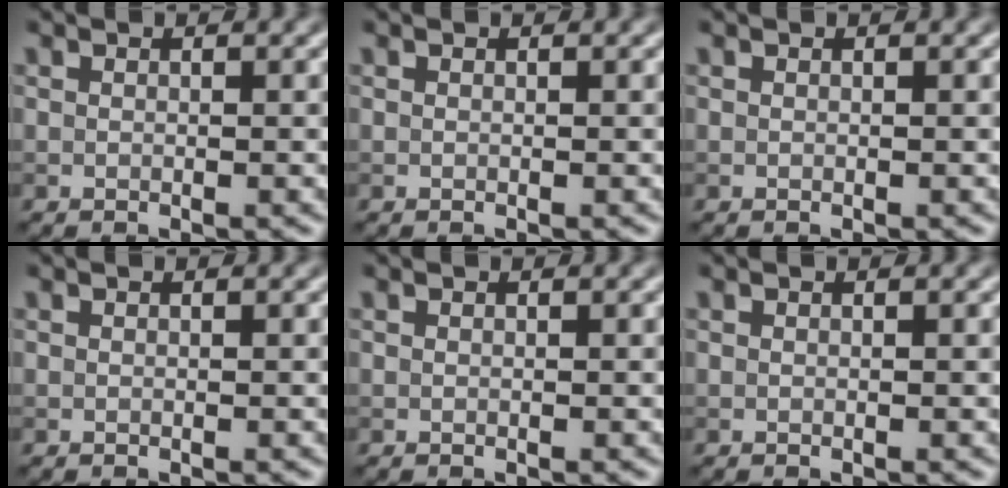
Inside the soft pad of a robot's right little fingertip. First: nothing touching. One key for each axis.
{"total": 0.0}
{"total": 0.0}
{"total": 0.0}
{"total": 0.0}
{"total": 0.0}